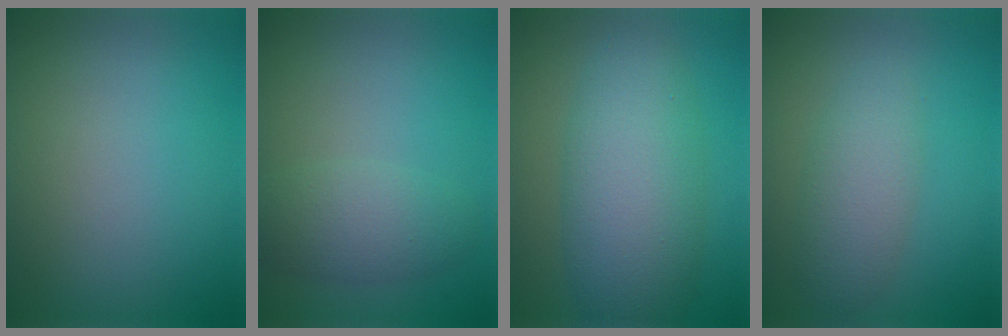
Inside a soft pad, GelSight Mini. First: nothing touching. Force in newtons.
{"total": 3.3, "press": 3.3, "slide": 0.3}
{"total": 7.6, "press": 7.6, "slide": 0.1}
{"total": 3.4, "press": 3.4, "slide": 0.1}